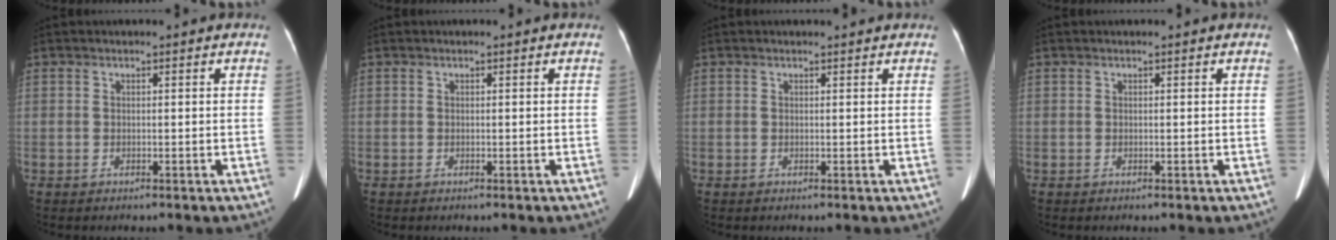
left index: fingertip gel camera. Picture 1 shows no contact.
{"total": 0.0}
{"total": 2.0, "force": [1.9, 0.1, 0.4], "torque": [-0.010, 0.010, 0.022]}
{"total": 0.8, "force": [0.7, 0.0, 0.3], "torque": [-0.007, 0.012, 0.009]}